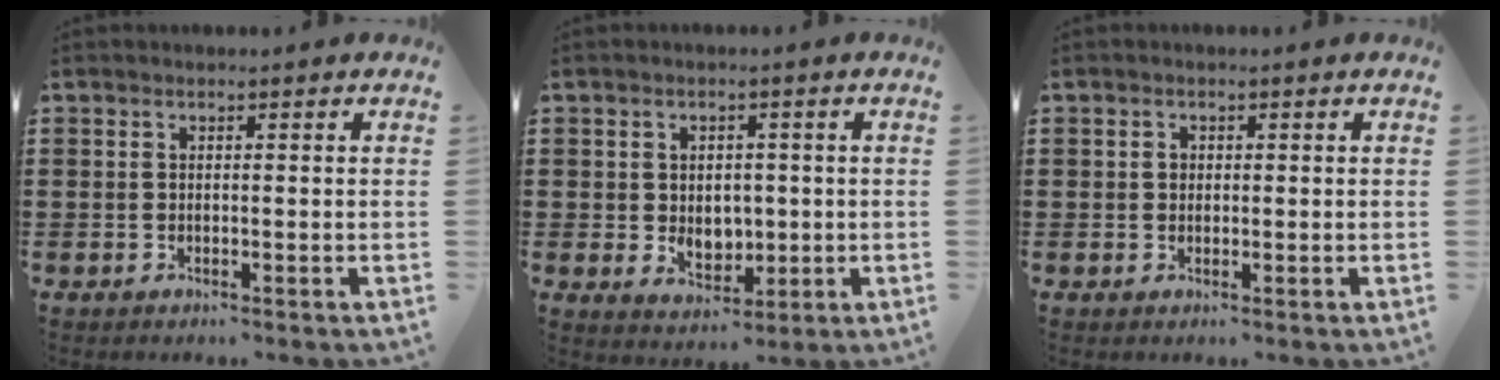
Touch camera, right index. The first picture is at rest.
{"total": 4.1, "force": [0.2, 3.3, 2.4], "torque": [-0.040, 0.004, -0.001]}
{"total": 1.0, "force": [0.2, 0.9, 0.4], "torque": [-0.010, 0.003, 0.005]}